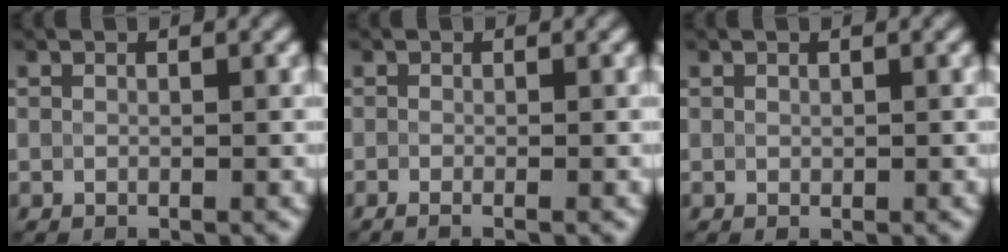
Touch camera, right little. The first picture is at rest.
{"total": 1.3, "force": [-0.6, 0.4, 1.0], "torque": [-0.008, -0.012, -0.013]}
{"total": 0.0}